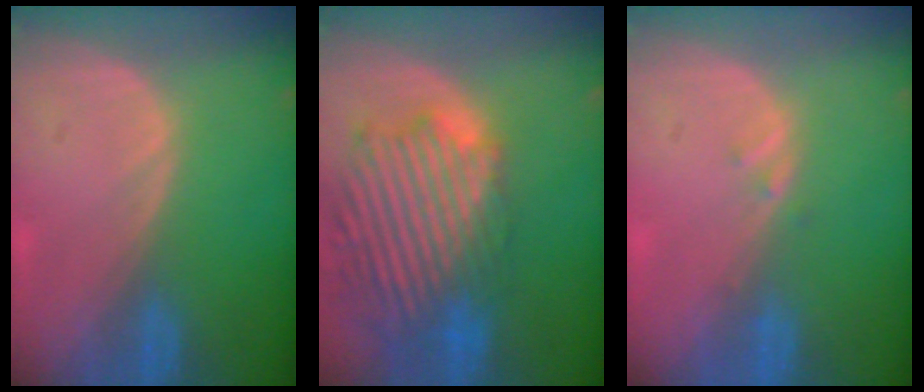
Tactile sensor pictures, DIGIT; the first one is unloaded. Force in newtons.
{"total": 14.1, "press": 12.1, "slide": 7.2}
{"total": 1.0, "press": 0.9, "slide": 0.5}